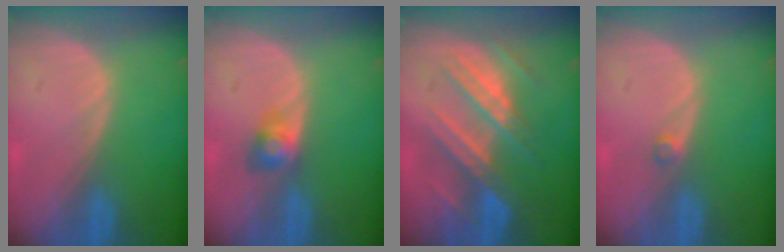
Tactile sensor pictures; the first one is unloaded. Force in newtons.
{"total": 2.9, "press": 2.8, "slide": 0.1}
{"total": 8.3, "press": 8.0, "slide": 2.0}
{"total": 1.1, "press": 1.0, "slide": 0.6}